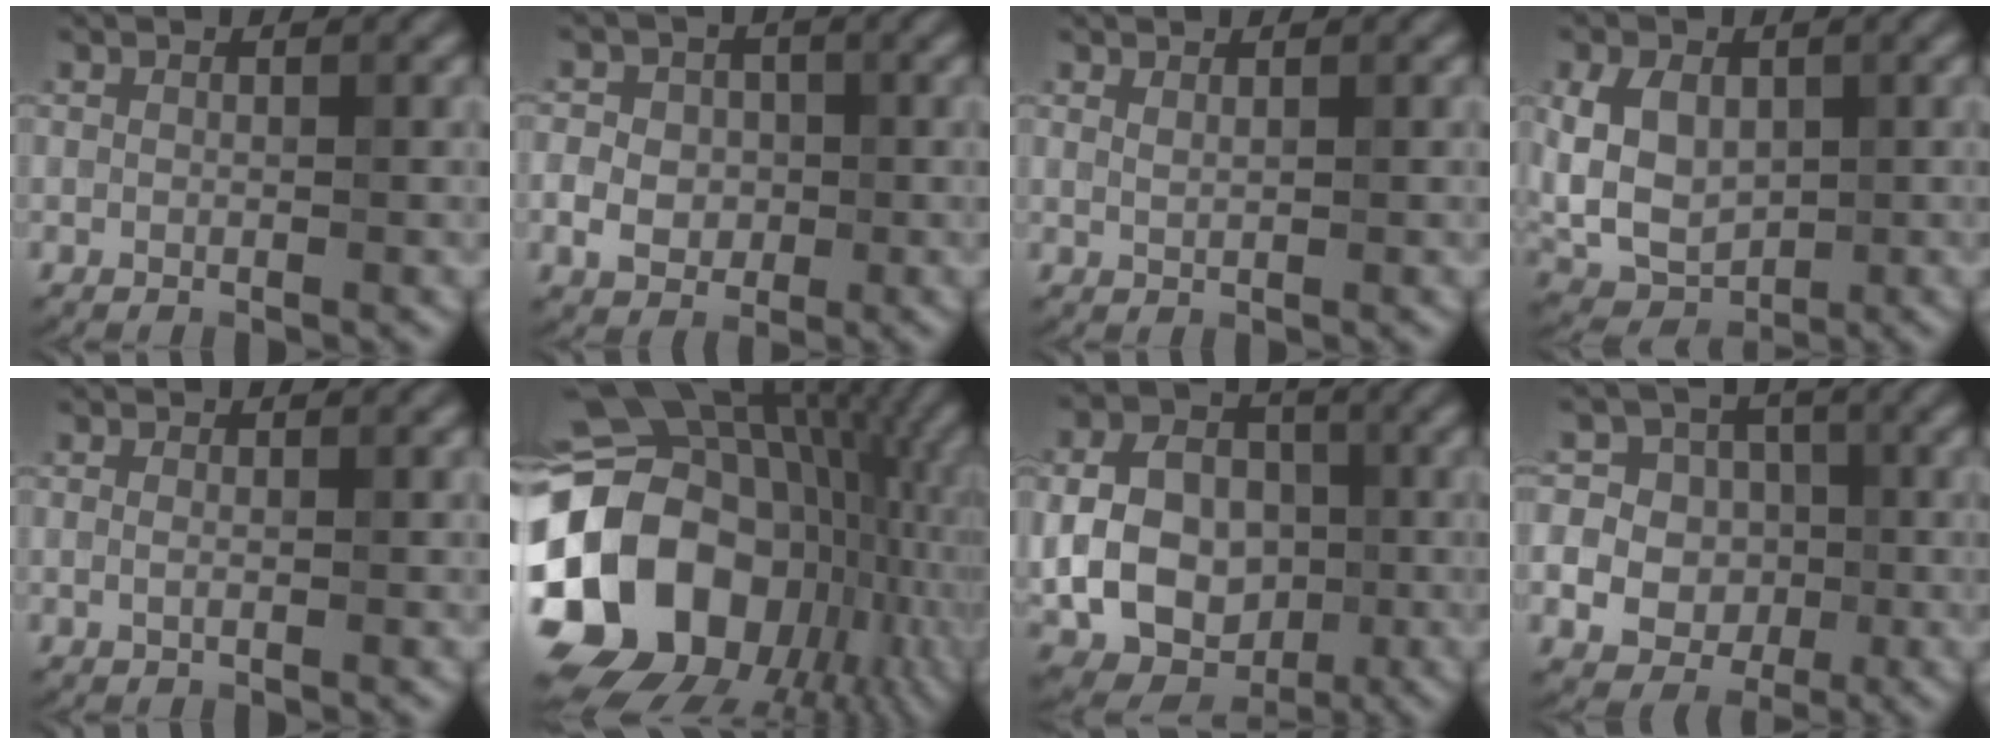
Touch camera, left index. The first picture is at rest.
{"total": 3.5, "force": [-0.6, 3.0, 1.7], "torque": [-0.023, 0.000, -0.016]}
{"total": 0.7, "force": [0.6, 0.2, 0.4], "torque": [-0.008, -0.002, 0.013]}
{"total": 6.6, "force": [1.0, 4.6, 4.6], "torque": [-0.091, 0.000, 0.014]}
{"total": 0.6, "force": [0.0, 0.2, 0.5], "torque": [-0.010, -0.001, 0.000]}
{"total": 19.6, "force": [-2.5, 15.7, 11.4], "torque": [-0.225, -0.005, -0.039]}
{"total": 10.1, "force": [-1.4, 7.6, 6.4], "torque": [-0.118, 0.001, -0.033]}
{"total": 10.3, "force": [-1.0, 9.7, 3.4], "torque": [-0.076, 0.022, -0.040]}